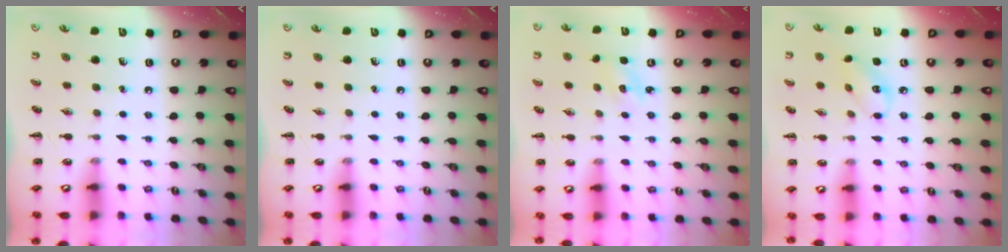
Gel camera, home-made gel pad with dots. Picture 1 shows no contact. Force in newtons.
{"total": 0.0}
{"total": 1.6, "press": 1.5, "slide": 0.5}
{"total": 5.1, "press": 5.1, "slide": 0.6}